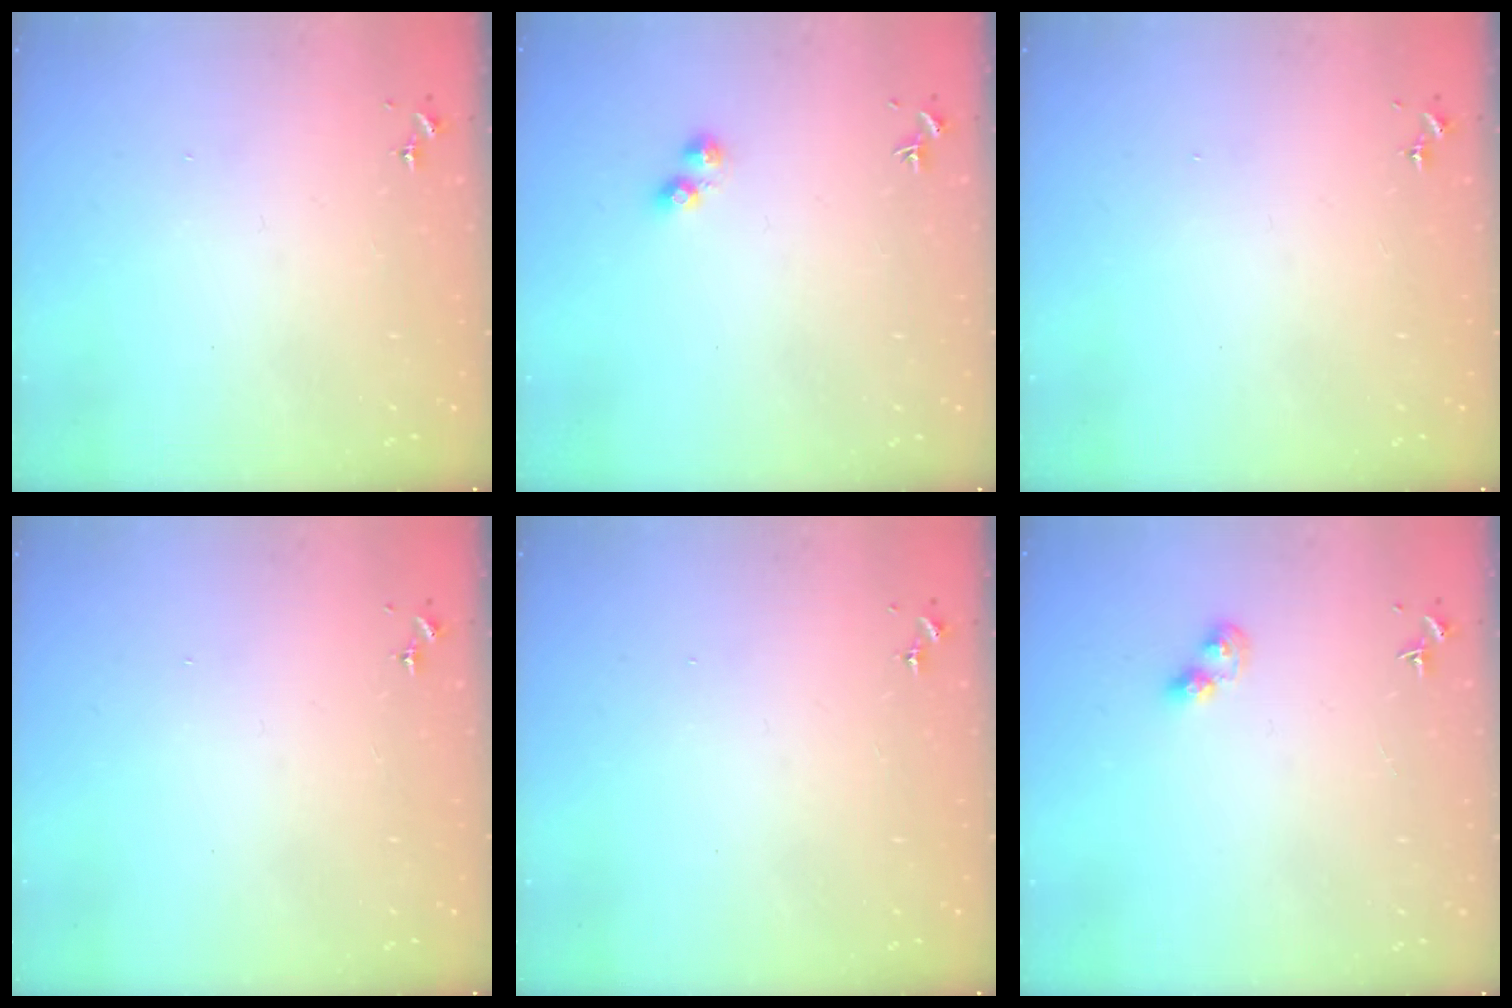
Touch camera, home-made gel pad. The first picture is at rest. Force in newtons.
{"total": 2.8, "press": 2.8, "slide": 0.5}
{"total": 0.0}
{"total": 0.0}
{"total": 0.0}
{"total": 5.0, "press": 4.9, "slide": 0.4}